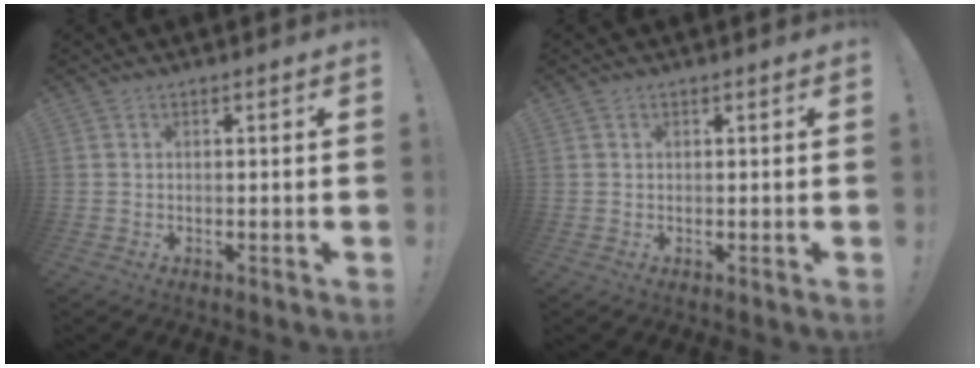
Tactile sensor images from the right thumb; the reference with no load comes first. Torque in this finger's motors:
{"motor_torque": [0.00, -0.20, -0.16, -0.11, 0.03]}